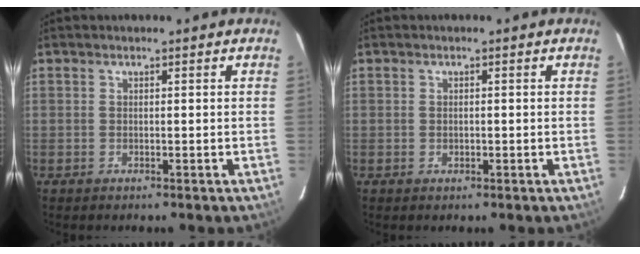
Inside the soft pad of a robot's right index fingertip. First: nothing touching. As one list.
[{"total": 0.8, "force": [-0.2, 0.6, 0.4], "torque": [-0.004, 0.001, -0.003]}]